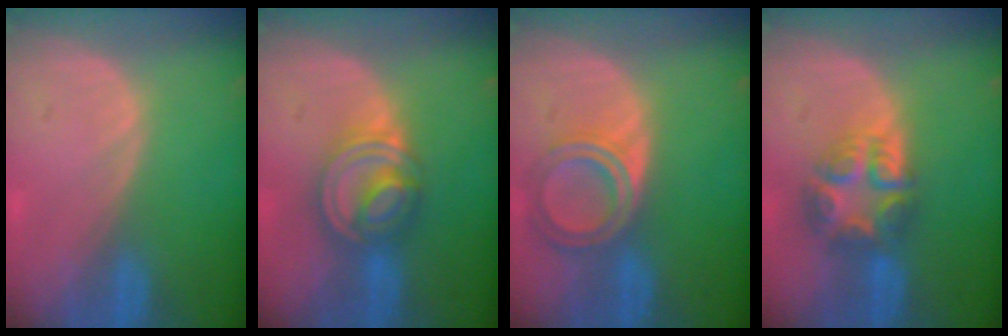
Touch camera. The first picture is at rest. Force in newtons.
{"total": 7.9, "press": 6.7, "slide": 4.1}
{"total": 6.5, "press": 5.8, "slide": 2.9}
{"total": 7.7, "press": 6.7, "slide": 3.7}